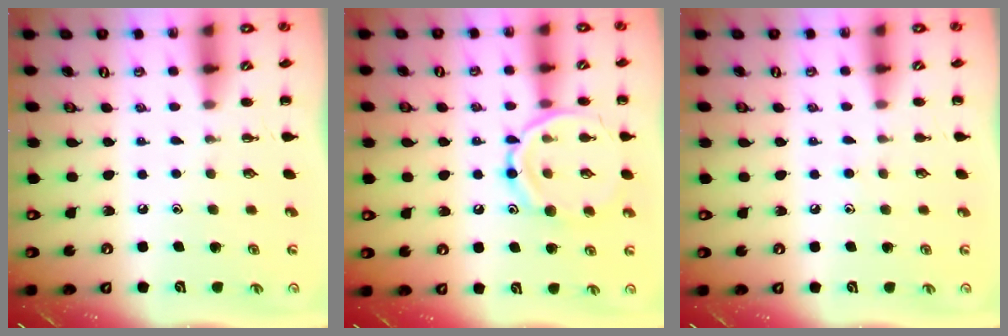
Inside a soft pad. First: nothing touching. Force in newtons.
{"total": 14.4, "press": 14.4, "slide": 0.9}
{"total": 4.7, "press": 4.3, "slide": 1.8}